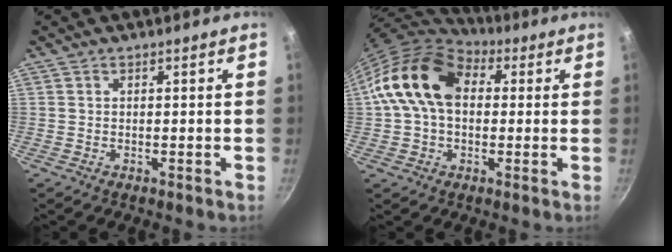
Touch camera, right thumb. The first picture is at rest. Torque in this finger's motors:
{"motor_torque": [2.07, 2.15, 1.27, -0.73, 0.51]}